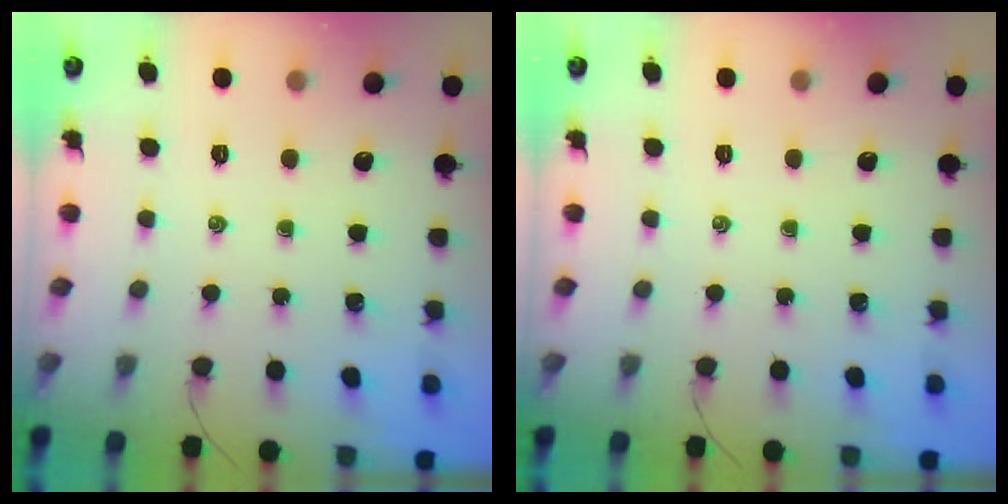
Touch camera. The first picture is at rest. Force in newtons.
{"total": 0.0}